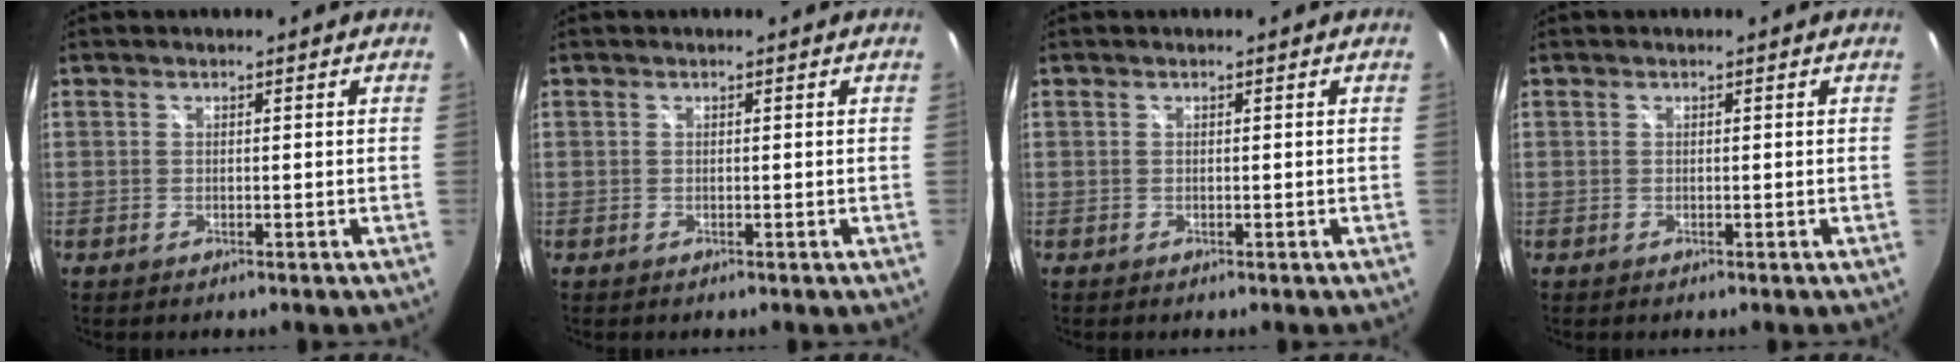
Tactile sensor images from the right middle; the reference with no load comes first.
{"total": 0.0}
{"total": 0.0}
{"total": 0.0}